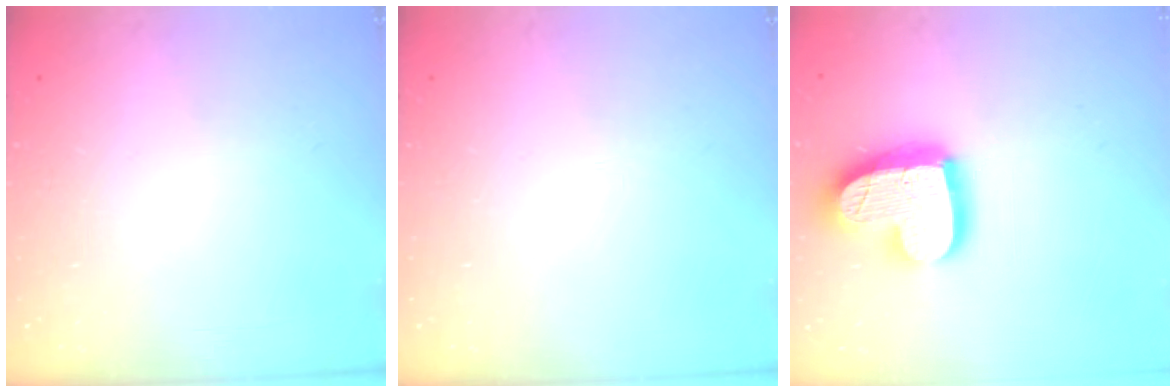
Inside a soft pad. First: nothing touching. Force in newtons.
{"total": 0.0}
{"total": 18.7, "press": 18.7, "slide": 1.4}